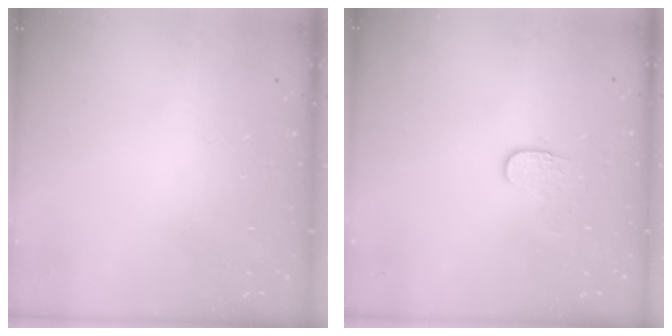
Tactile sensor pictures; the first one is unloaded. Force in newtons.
{"total": 4.0, "press": 3.9, "slide": 0.5}